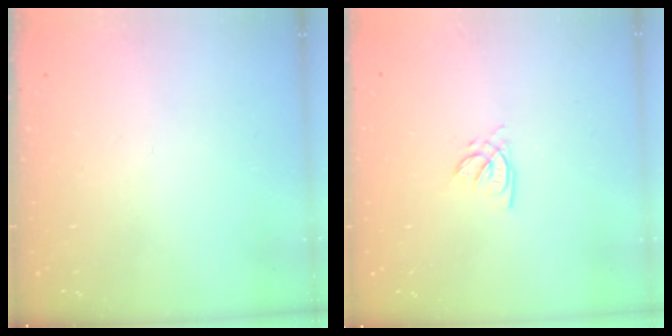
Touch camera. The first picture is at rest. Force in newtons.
{"total": 2.6, "press": 2.6, "slide": 0.2}